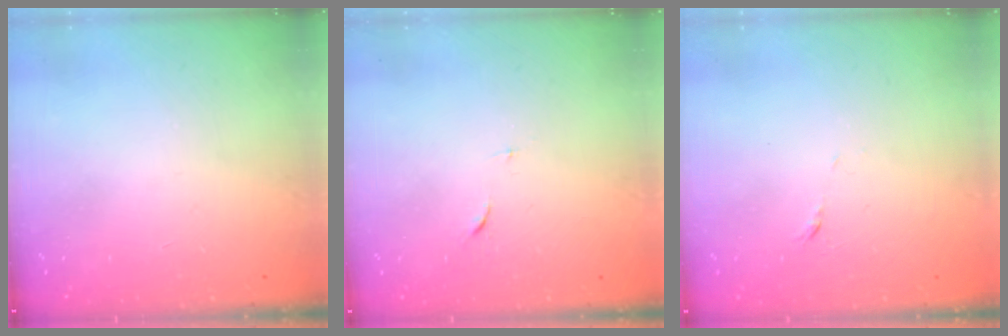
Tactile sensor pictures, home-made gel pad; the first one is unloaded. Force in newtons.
{"total": 4.5, "press": 4.3, "slide": 1.0}
{"total": 4.4, "press": 4.3, "slide": 0.8}